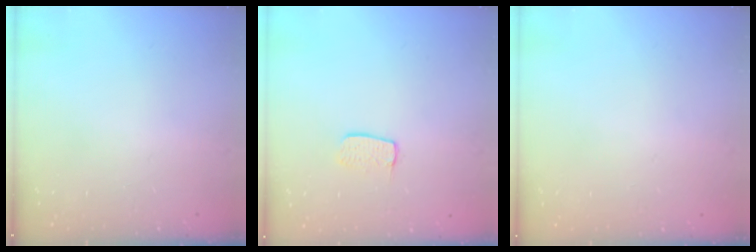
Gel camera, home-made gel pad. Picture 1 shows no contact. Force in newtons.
{"total": 5.6, "press": 5.6, "slide": 0.2}
{"total": 0.0}